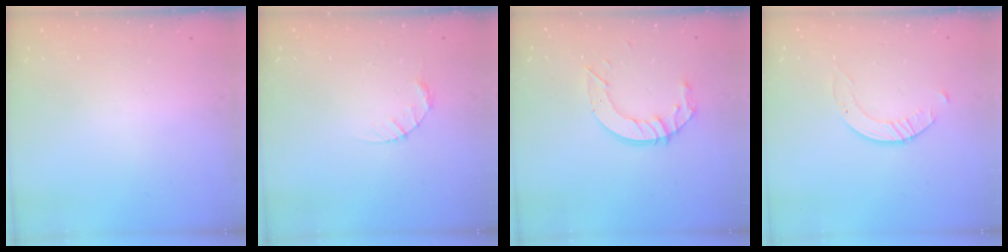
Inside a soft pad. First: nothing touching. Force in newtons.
{"total": 3.4, "press": 3.4, "slide": 0.4}
{"total": 8.9, "press": 8.9, "slide": 0.7}
{"total": 2.7, "press": 2.7, "slide": 0.3}